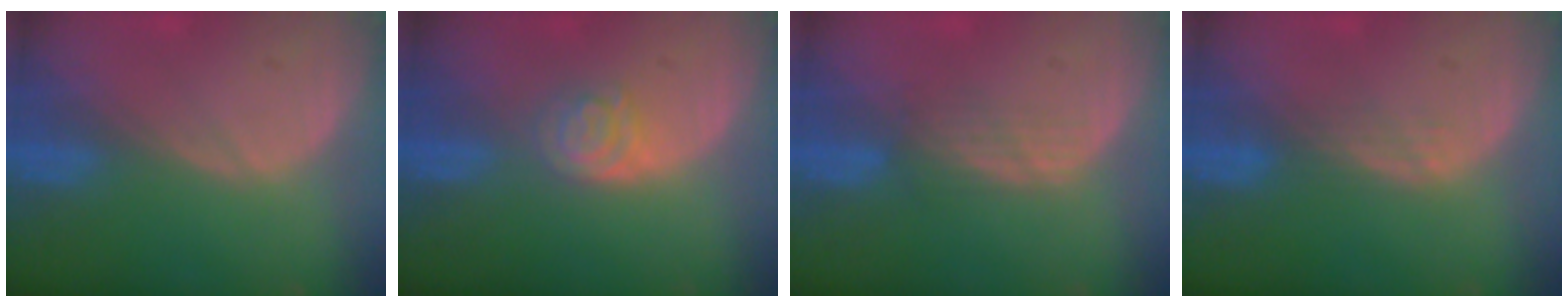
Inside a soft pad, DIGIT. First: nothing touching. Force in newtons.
{"total": 4.0, "press": 3.6, "slide": 1.8}
{"total": 2.9, "press": 2.6, "slide": 1.3}
{"total": 1.8, "press": 1.7, "slide": 0.2}